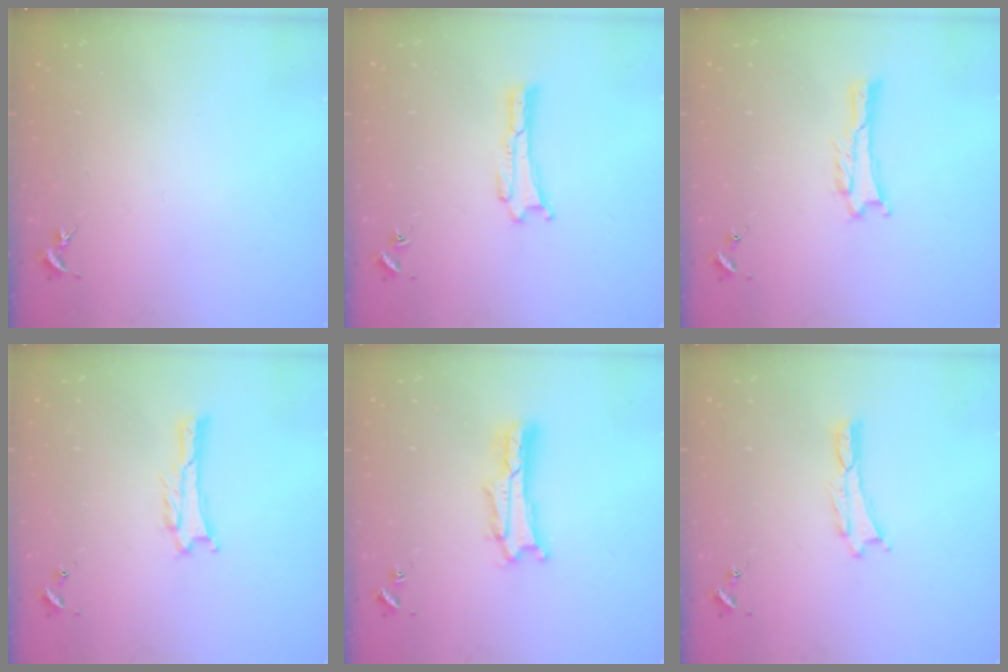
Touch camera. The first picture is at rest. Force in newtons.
{"total": 0.0}
{"total": 0.9, "press": 0.9, "slide": 0.1}
{"total": 0.9, "press": 0.9, "slide": 0.1}
{"total": 2.7, "press": 2.7, "slide": 0.4}
{"total": 0.0}